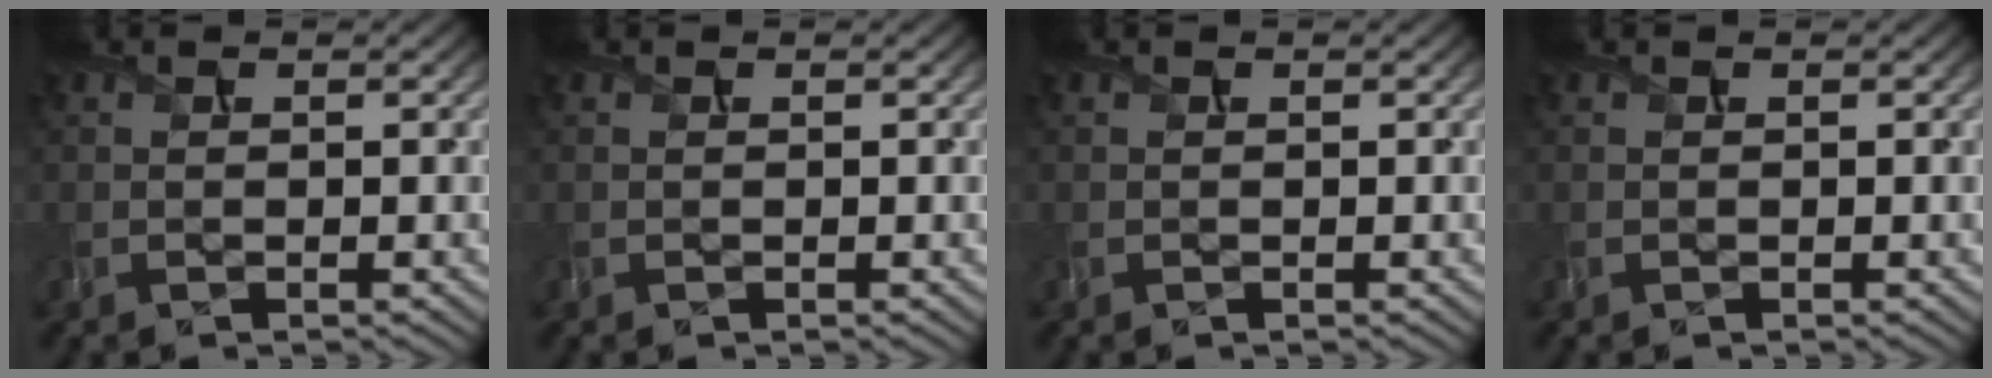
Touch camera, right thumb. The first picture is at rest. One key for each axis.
{"total": 0.0}
{"total": 0.0}
{"total": 0.0}